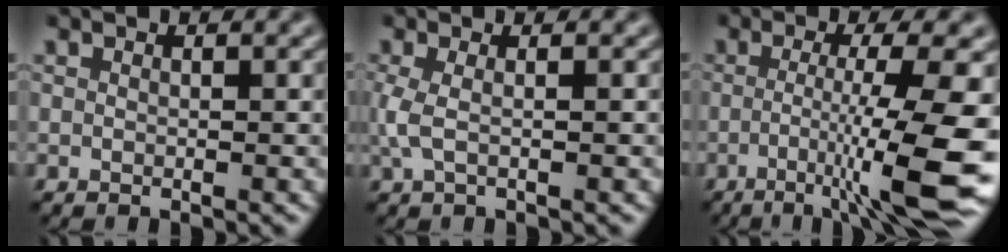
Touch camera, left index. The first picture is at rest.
{"total": 2.1, "force": [0.0, 0.6, 2.0], "torque": [-0.050, 0.003, -0.001]}
{"total": 10.0, "force": [-2.9, 1.4, 9.5], "torque": [-0.146, -0.004, -0.045]}